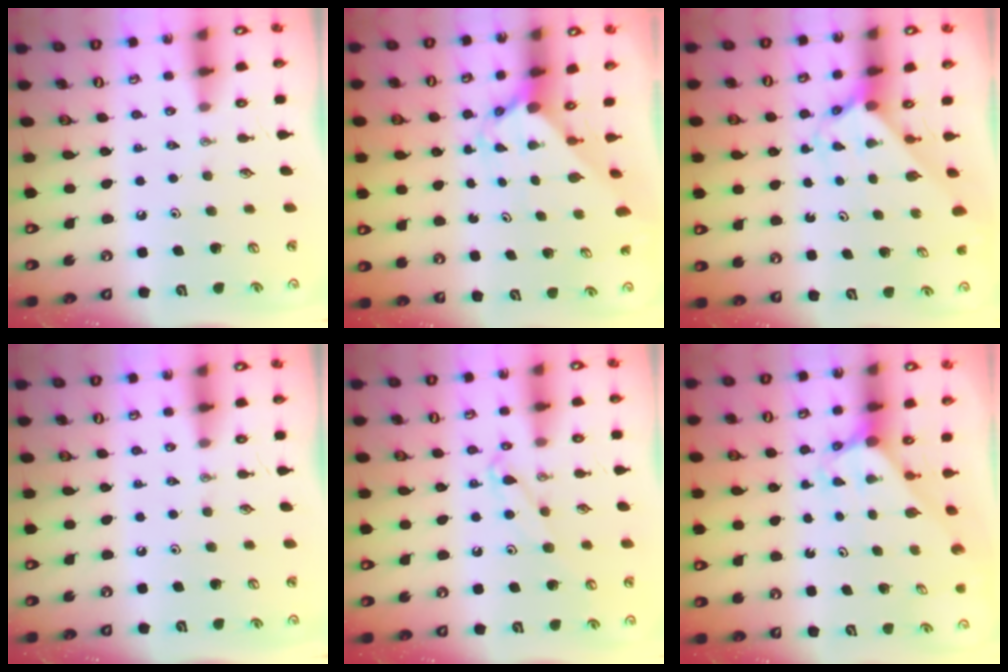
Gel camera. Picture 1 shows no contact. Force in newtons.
{"total": 2.8, "press": 2.8, "slide": 0.3}
{"total": 2.2, "press": 2.2, "slide": 0.1}
{"total": 0.0}
{"total": 6.5, "press": 6.5, "slide": 0.7}
{"total": 2.8, "press": 2.8, "slide": 0.2}